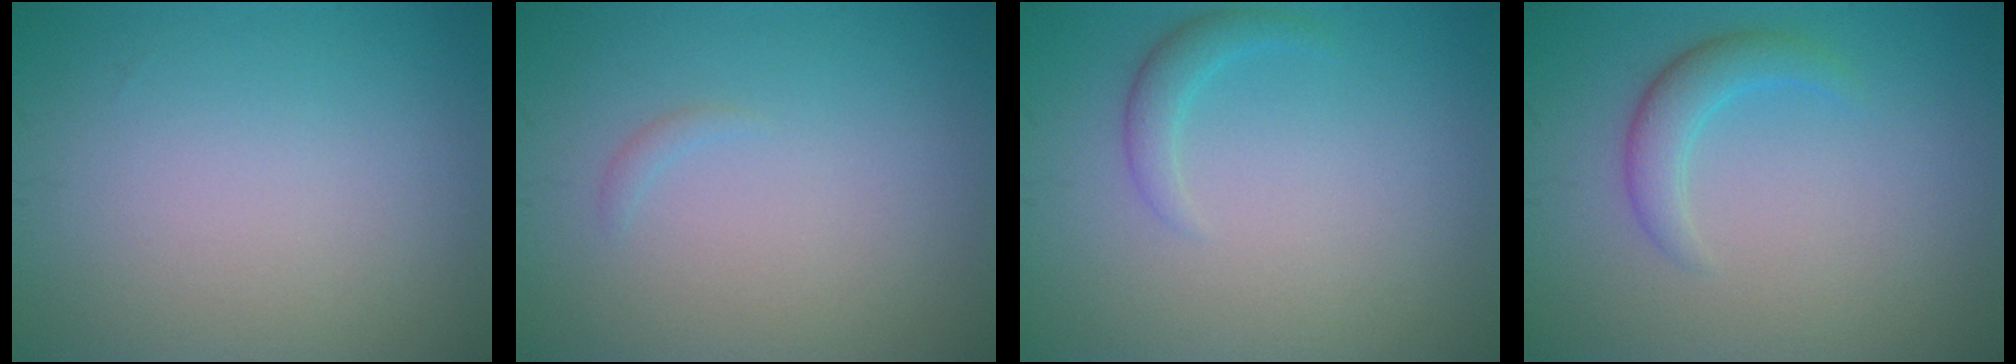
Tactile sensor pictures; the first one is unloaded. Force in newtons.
{"total": 0.5, "press": 0.5, "slide": 0.1}
{"total": 1.5, "press": 1.5, "slide": 0.2}
{"total": 2.5, "press": 2.5, "slide": 0.0}